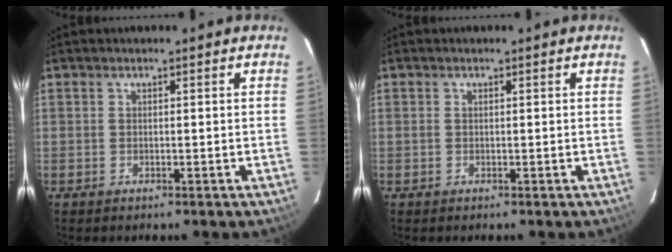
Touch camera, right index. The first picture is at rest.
{"total": 0.0}